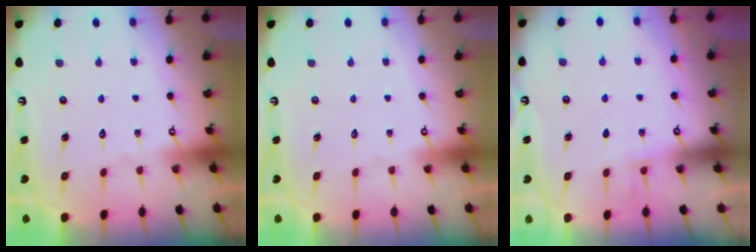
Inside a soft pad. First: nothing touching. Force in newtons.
{"total": 0.0}
{"total": 3.3, "press": 3.1, "slide": 1.1}